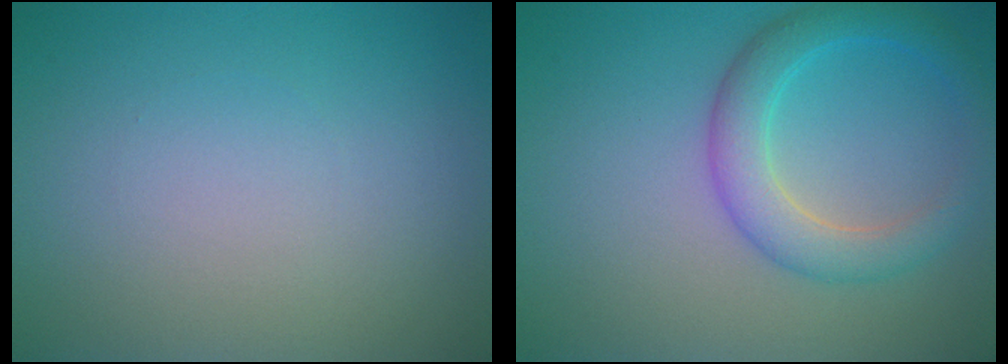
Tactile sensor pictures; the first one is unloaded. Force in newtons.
{"total": 4.1, "press": 4.1, "slide": 0.2}